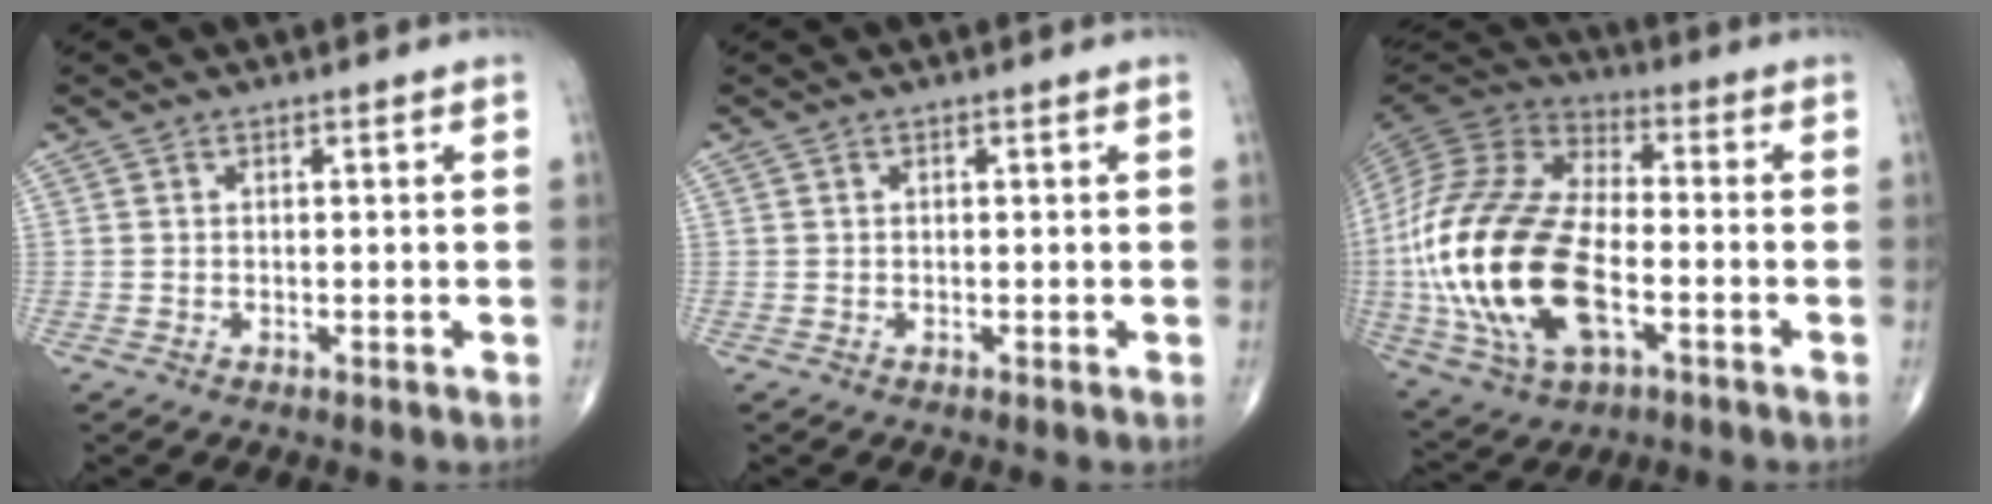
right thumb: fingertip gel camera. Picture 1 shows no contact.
{"total": 0.0}
{"total": 26.7, "force": [-5.3, 14.1, 22.1], "torque": [-0.482, 0.002, -0.091]}